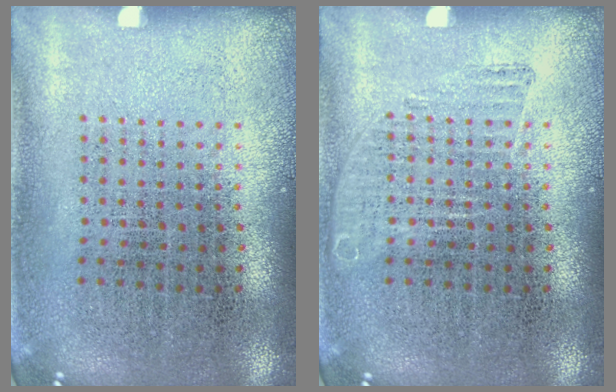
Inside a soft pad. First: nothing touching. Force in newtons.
{"total": 1.0, "press": 1.0, "slide": 0.2}